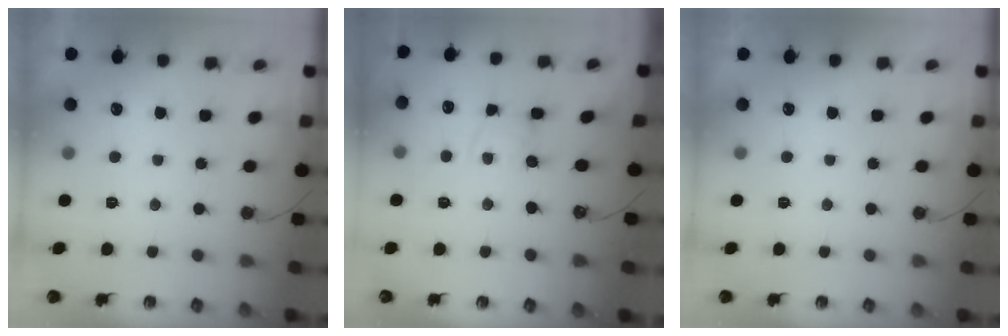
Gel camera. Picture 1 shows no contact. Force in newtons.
{"total": 3.1, "press": 3.1, "slide": 0.1}
{"total": 0.0}